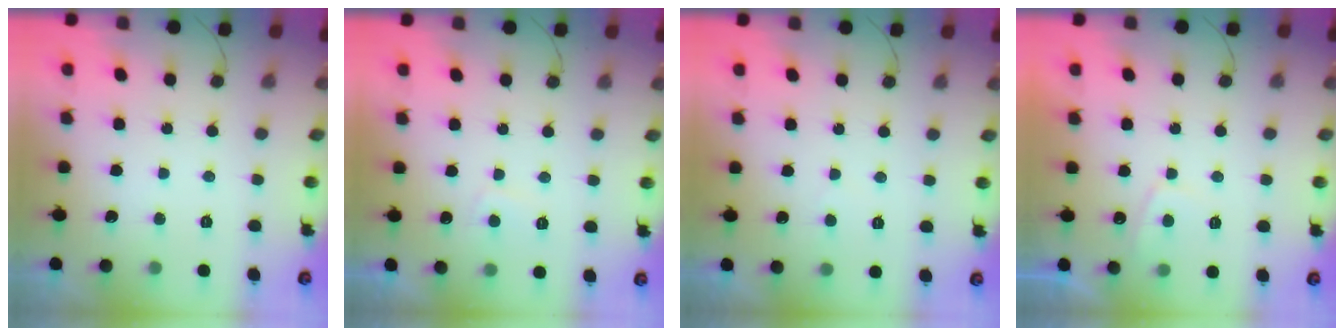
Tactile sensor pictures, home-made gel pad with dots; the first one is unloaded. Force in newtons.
{"total": 2.1, "press": 2.0, "slide": 0.6}
{"total": 2.8, "press": 2.8, "slide": 0.3}
{"total": 1.9, "press": 1.8, "slide": 0.7}